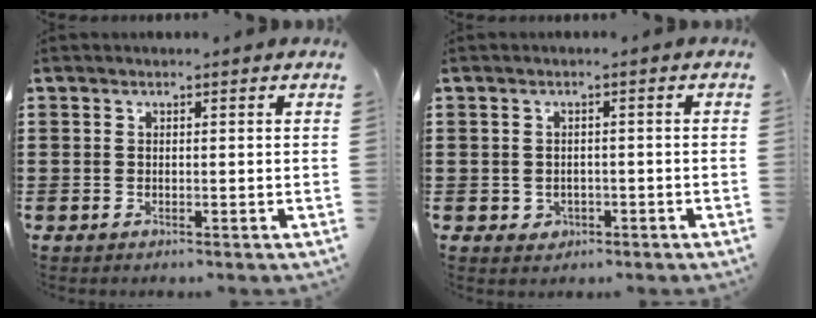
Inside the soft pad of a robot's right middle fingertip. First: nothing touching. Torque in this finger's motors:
{"motor_torque": [0.50, -0.31, -0.02, 0.00]}